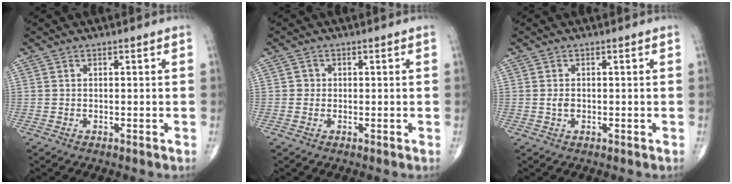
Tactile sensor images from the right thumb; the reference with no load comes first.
{"total": 1.2, "force": [0.0, 1.2, 0.2], "torque": [0.004, 0.003, -0.002]}
{"total": 1.3, "force": [-0.1, 0.9, 0.9], "torque": [-0.014, 0.002, 0.000]}